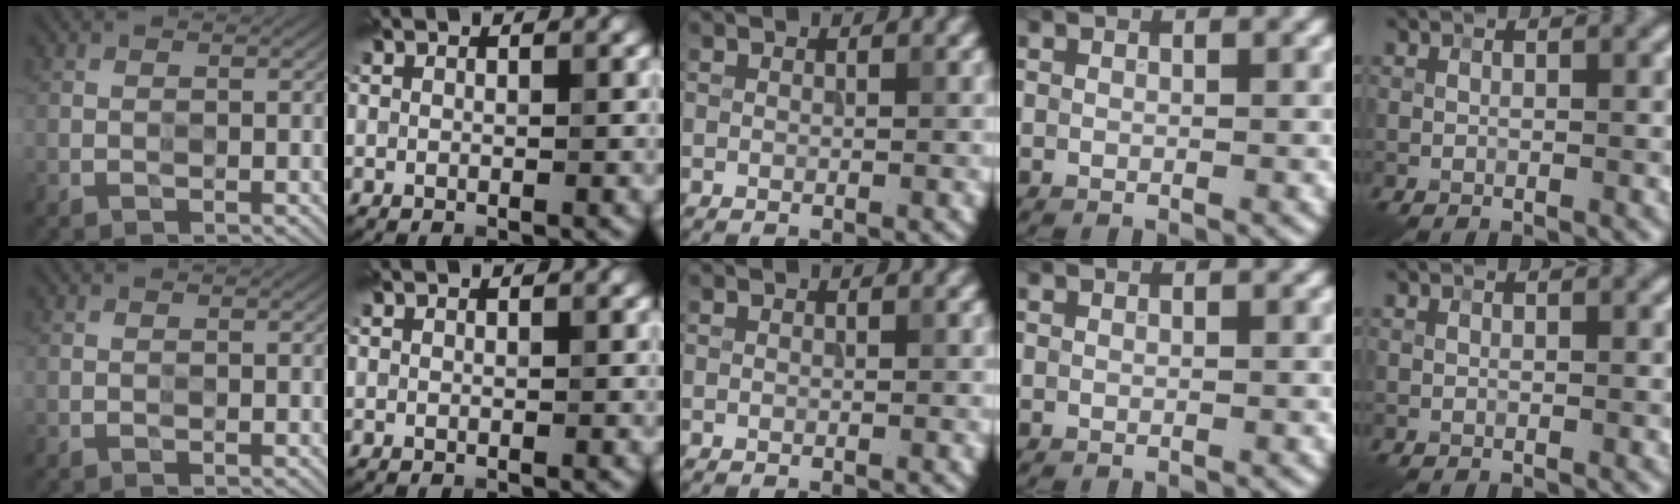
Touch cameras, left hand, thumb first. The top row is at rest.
{}